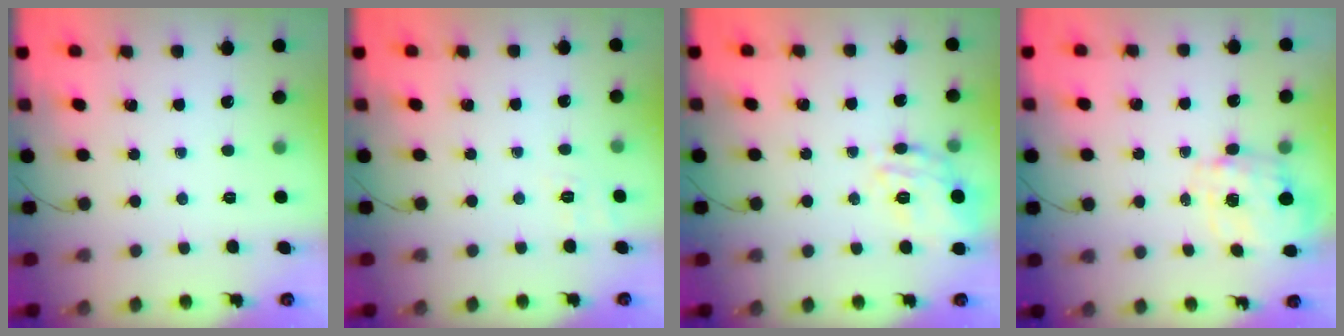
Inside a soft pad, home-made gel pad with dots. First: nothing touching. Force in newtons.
{"total": 2.1, "press": 0.8, "slide": 2.0}
{"total": 15.4, "press": 15.4, "slide": 0.5}
{"total": 2.5, "press": 2.3, "slide": 1.0}